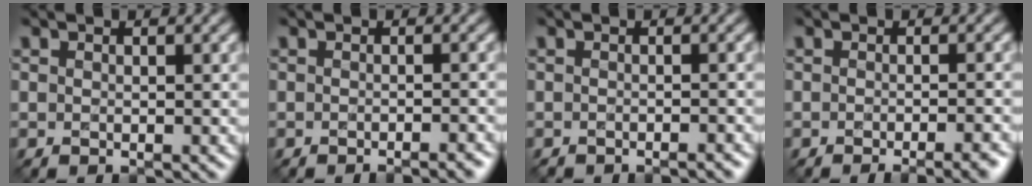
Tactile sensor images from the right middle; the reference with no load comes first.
{"total": 2.0, "force": [-1.6, 0.3, 1.2], "torque": [-0.005, 0.002, -0.024]}
{"total": 1.7, "force": [-1.6, 0.2, 0.3], "torque": [0.005, -0.002, -0.020]}
{"total": 4.2, "force": [-2.6, 1.2, 3.1], "torque": [-0.027, 0.008, -0.029]}